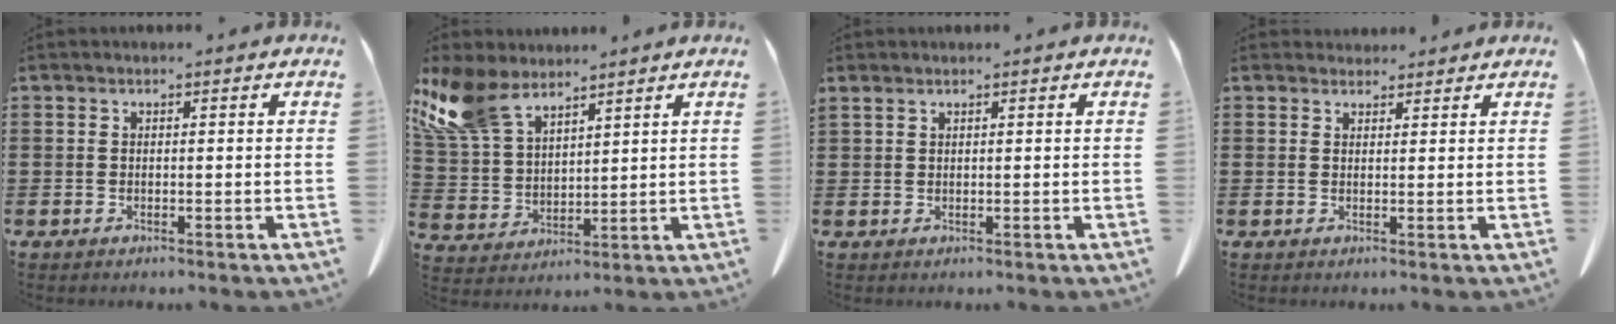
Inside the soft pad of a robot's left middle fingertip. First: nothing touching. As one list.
[{"total": 10.2, "force": [7.4, 4.6, 5.2], "torque": [-0.143, -0.015, 0.141]}, {"total": 0.8, "force": [0.7, 0.0, 0.4], "torque": [-0.011, -0.004, 0.015]}, {"total": 1.9, "force": [1.8, 0.6, 0.1], "torque": [0.003, -0.002, 0.034]}]